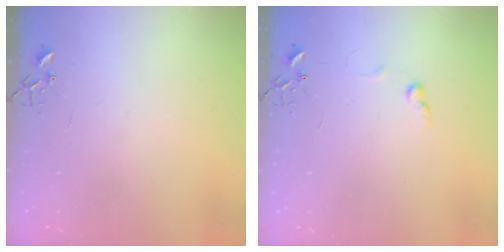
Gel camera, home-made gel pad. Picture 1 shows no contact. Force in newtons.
{"total": 5.5, "press": 5.5, "slide": 0.8}